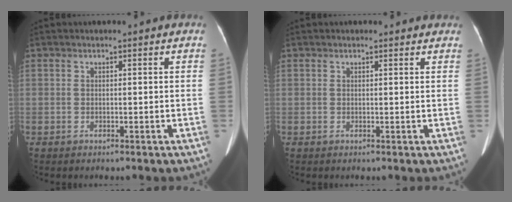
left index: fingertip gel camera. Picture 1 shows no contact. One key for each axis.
{"total": 1.4, "fx": 1.3, "fy": 0.5, "fz": 0.3, "tx": -0.007, "ty": 0.005, "tz": 0.011}